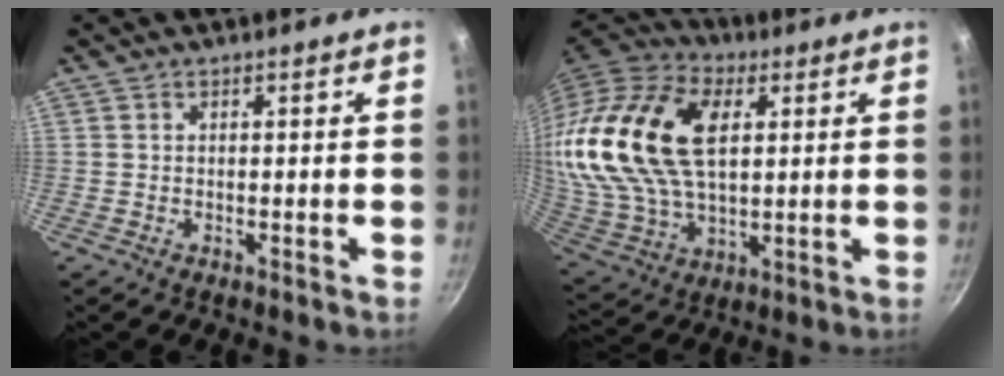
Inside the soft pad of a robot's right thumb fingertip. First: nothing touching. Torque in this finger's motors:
{"motor_torque": [-0.86, 2.53, 1.88, -0.79, 0.34]}